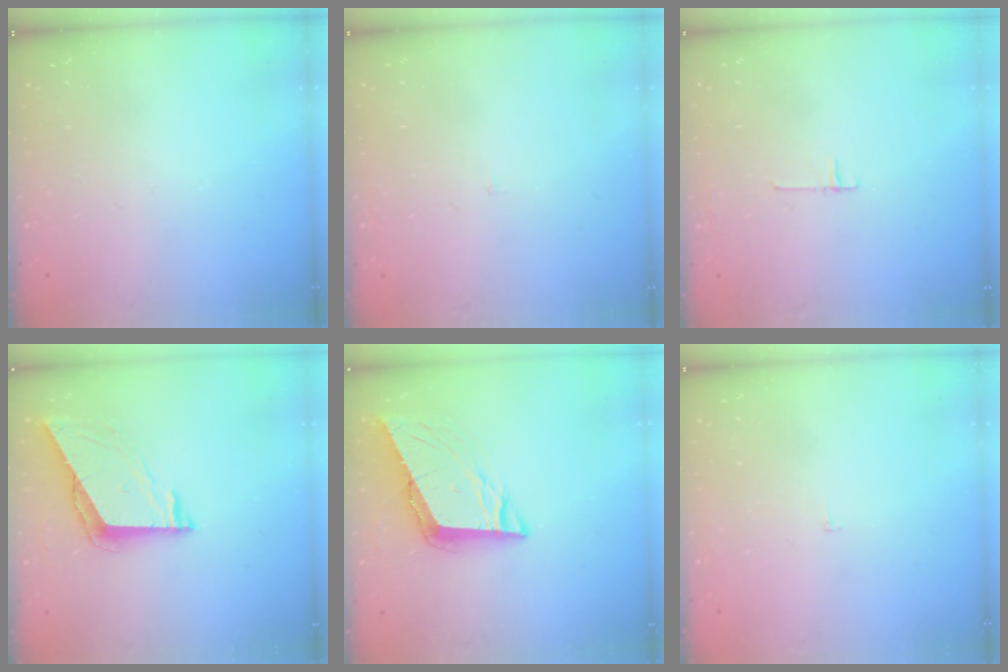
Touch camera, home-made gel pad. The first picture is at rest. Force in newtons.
{"total": 2.0, "press": 2.0, "slide": 0.1}
{"total": 4.5, "press": 4.5, "slide": 0.4}
{"total": 7.1, "press": 7.1, "slide": 0.2}
{"total": 9.8, "press": 9.3, "slide": 3.0}
{"total": 2.2, "press": 2.2, "slide": 0.2}